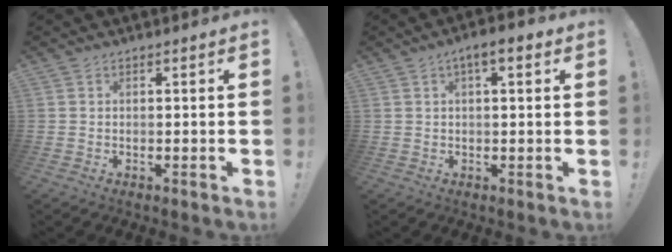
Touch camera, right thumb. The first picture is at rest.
{"total": 5.1, "force": [1.8, 1.9, 4.4], "torque": [-0.053, -0.005, 0.024]}